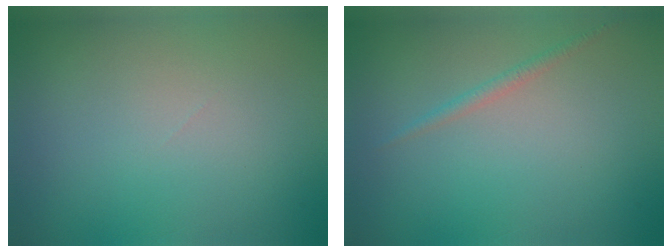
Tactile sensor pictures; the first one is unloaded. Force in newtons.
{"total": 1.0, "press": 1.0, "slide": 0.1}